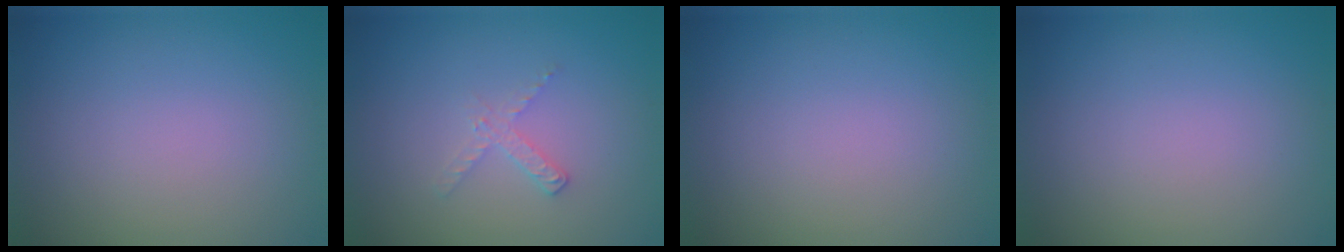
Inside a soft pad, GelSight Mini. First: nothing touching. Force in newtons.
{"total": 1.4, "press": 1.4, "slide": 0.1}
{"total": 0.0}
{"total": 0.0}